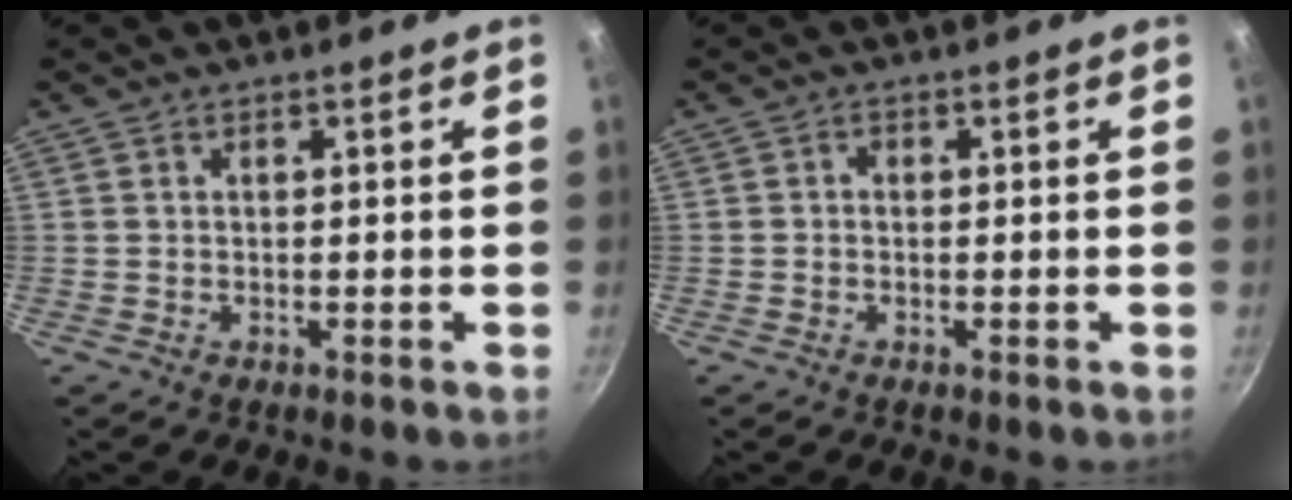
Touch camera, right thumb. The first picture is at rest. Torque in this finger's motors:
{"motor_torque": [0.20, 0.13, 0.60, 0.14, 0.02]}